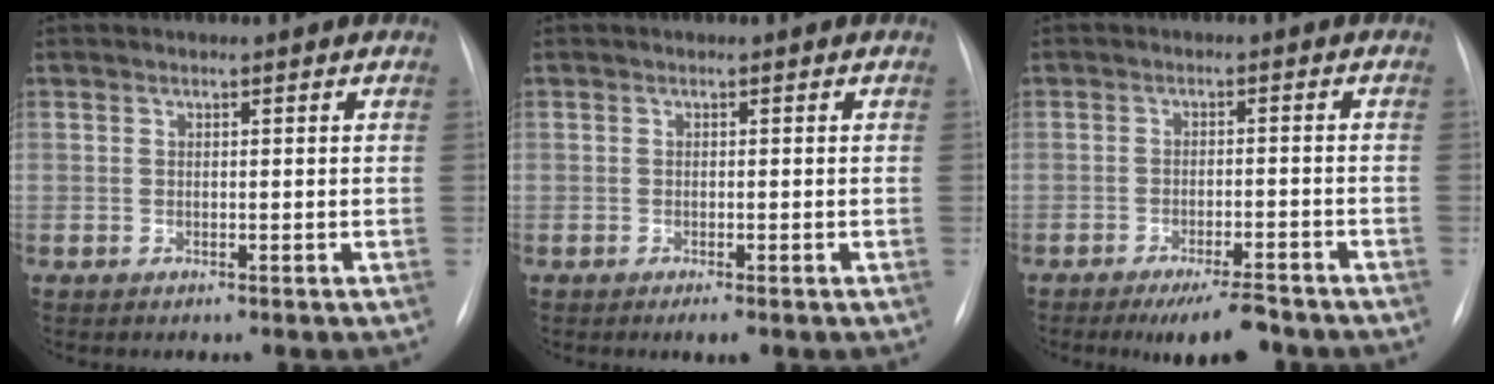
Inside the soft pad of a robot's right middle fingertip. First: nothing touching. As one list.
[{"total": 1.5, "force": [-0.9, 0.4, 1.1], "torque": [-0.015, -0.003, -0.012]}, {"total": 6.8, "force": [-5.5, 1.4, 3.7], "torque": [-0.051, -0.009, -0.086]}]